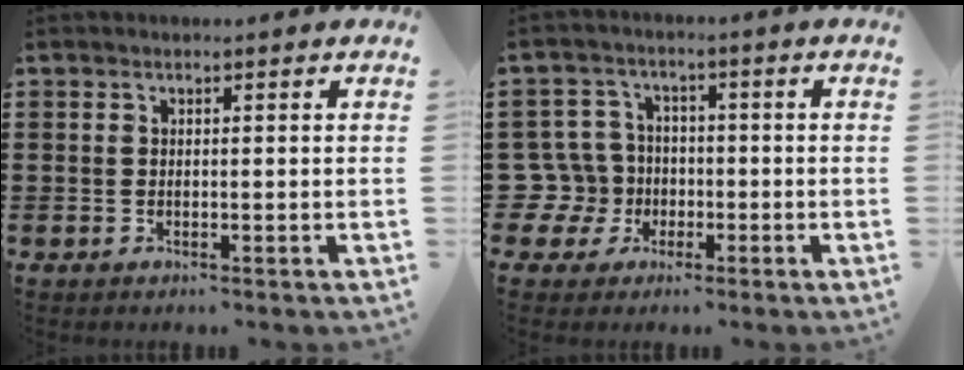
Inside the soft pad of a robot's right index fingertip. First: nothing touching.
{"total": 7.7, "force": [-1.2, 7.3, 2.2], "torque": [-0.108, 0.005, -0.026]}